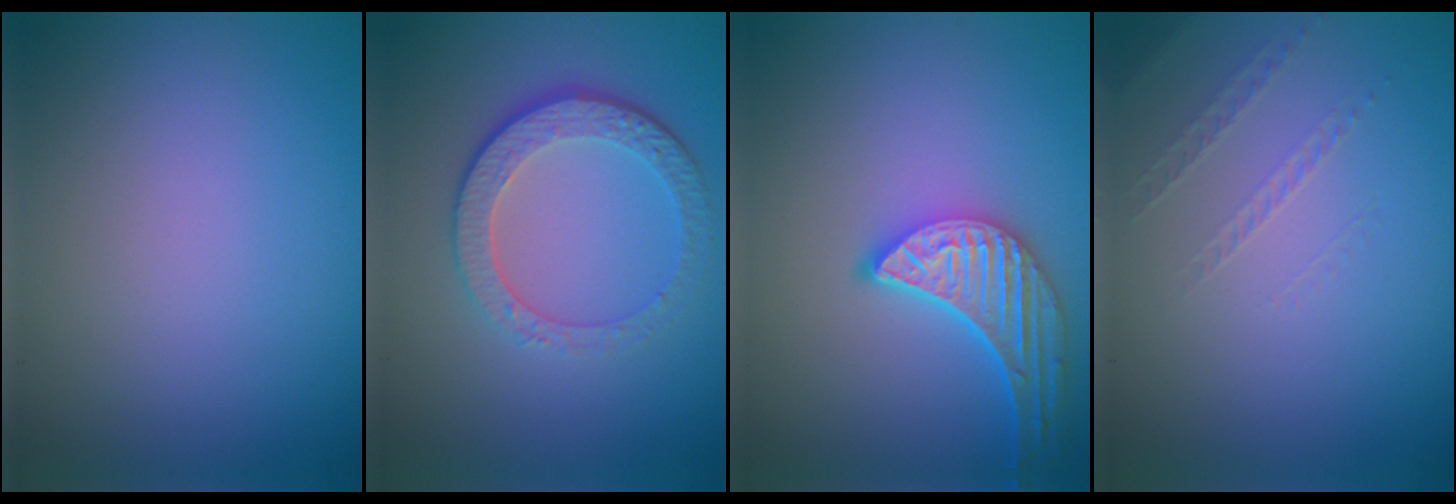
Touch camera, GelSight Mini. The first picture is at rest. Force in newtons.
{"total": 4.7, "press": 3.4, "slide": 3.3}
{"total": 5.2, "press": 4.3, "slide": 3.0}
{"total": 1.0, "press": 0.4, "slide": 0.9}